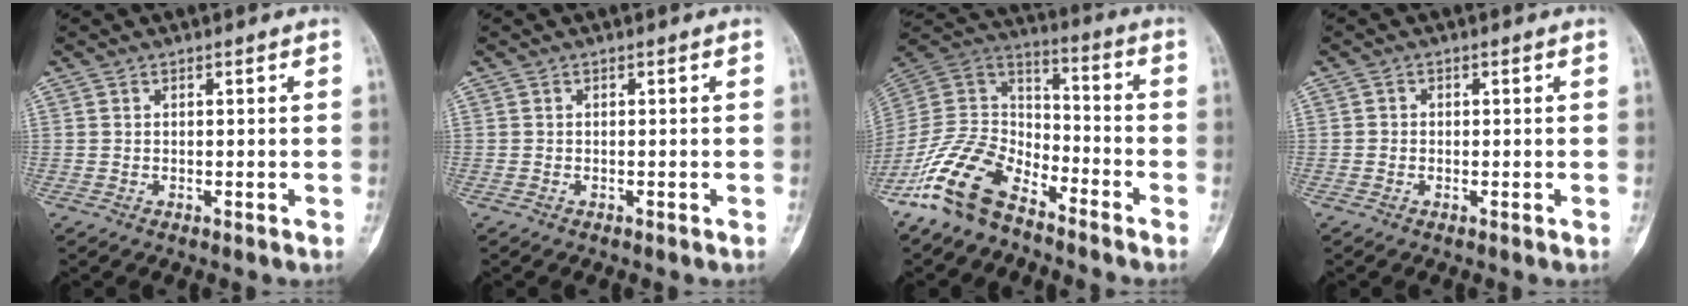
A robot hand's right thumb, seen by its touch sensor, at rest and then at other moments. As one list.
[{"total": 0.0}, {"total": 15.1, "force": [-10.9, 7.3, 7.5], "torque": [-0.132, 0.080, -0.219]}, {"total": 0.6, "force": [-0.2, 0.6, 0.2], "torque": [0.003, 0.002, -0.010]}]